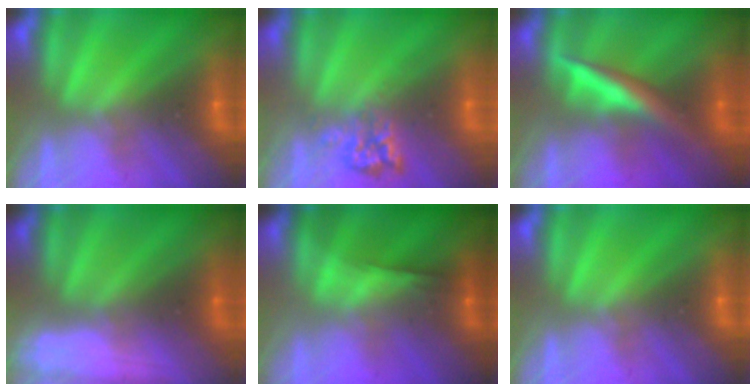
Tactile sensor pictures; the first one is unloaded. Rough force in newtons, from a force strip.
{"total": 2.4}
{"total": 2.9}
{"total": 2.8}
{"total": 1.4}
{"total": 0.0}